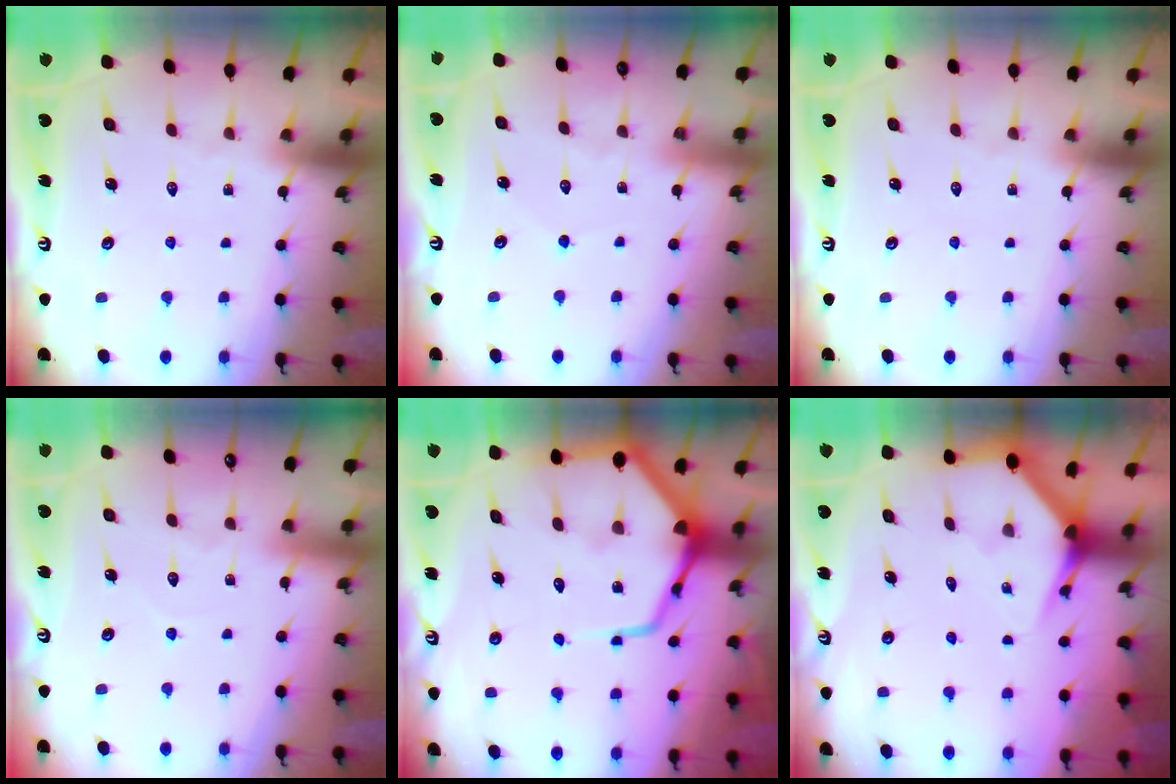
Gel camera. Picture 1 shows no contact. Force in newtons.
{"total": 3.6, "press": 3.6, "slide": 0.4}
{"total": 0.0}
{"total": 3.7, "press": 3.7, "slide": 0.4}
{"total": 13.2, "press": 13.1, "slide": 1.5}
{"total": 3.9, "press": 3.9, "slide": 0.2}